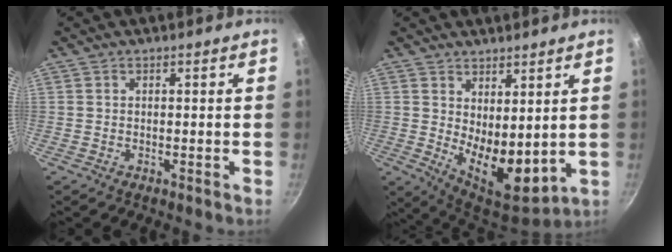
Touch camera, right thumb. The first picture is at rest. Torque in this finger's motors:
{"motor_torque": [-0.80, 1.39, 0.39, 0.15, 0.20]}